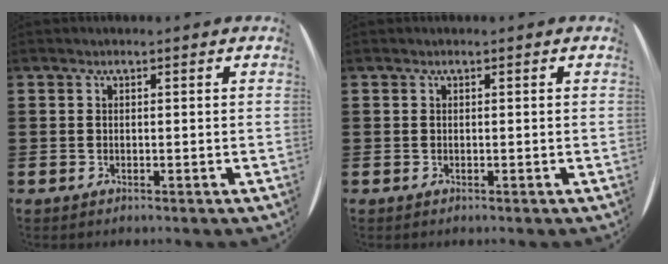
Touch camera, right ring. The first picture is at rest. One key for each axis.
{"total": 0.0}